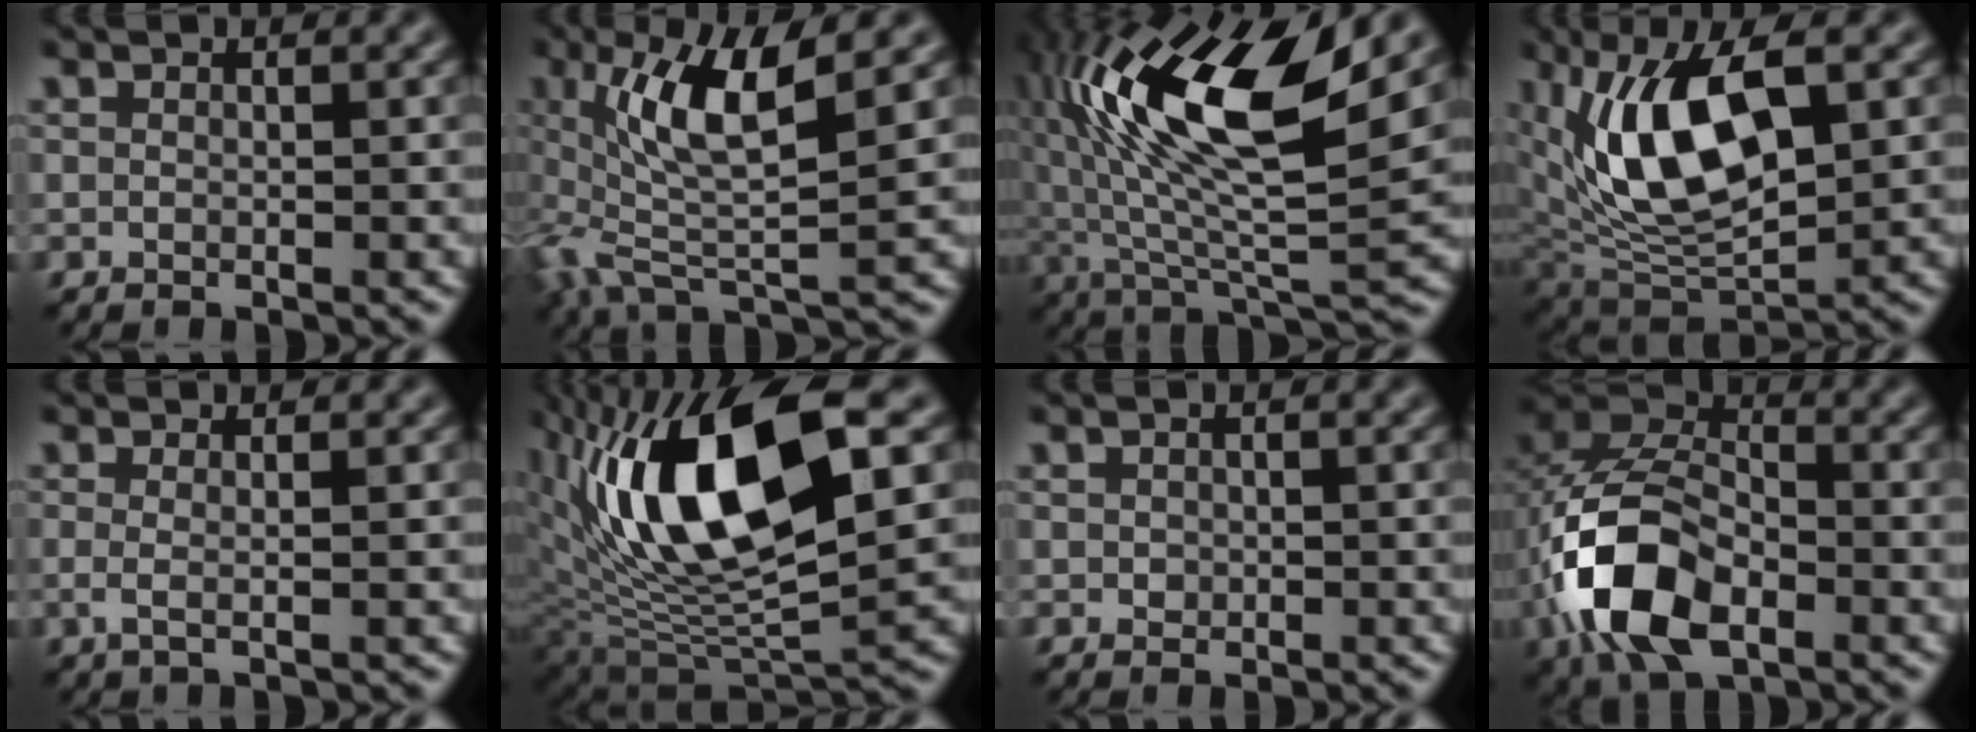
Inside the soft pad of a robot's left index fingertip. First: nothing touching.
{"total": 8.5, "force": [2.2, 2.1, 7.9], "torque": [-0.144, 0.005, 0.035]}
{"total": 14.2, "force": [4.9, 4.0, 12.7], "torque": [-0.249, 0.012, 0.085]}
{"total": 10.8, "force": [2.6, 5.0, 9.2], "torque": [-0.169, 0.006, 0.041]}
{"total": 1.4, "force": [0.0, 0.2, 1.4], "torque": [-0.027, -0.002, -0.003]}
{"total": 13.6, "force": [3.9, 5.2, 11.9], "torque": [-0.212, 0.002, 0.068]}
{"total": 0.5, "force": [0.1, 0.5, 0.1], "torque": [-0.001, -0.002, -0.001]}
{"total": 10.3, "force": [-3.5, 6.1, 7.6], "torque": [-0.166, 0.006, -0.078]}